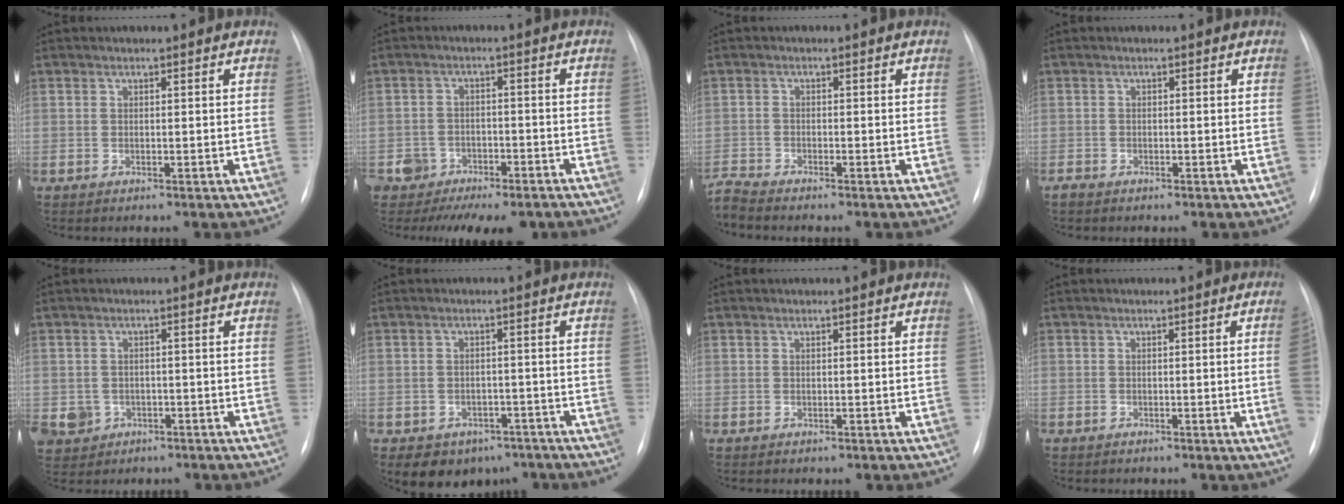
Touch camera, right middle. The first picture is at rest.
{"total": 8.9, "force": [-7.2, 4.8, 2.3], "torque": [-0.024, 0.028, -0.098]}
{"total": 2.9, "force": [-2.9, -0.6, 0.2], "torque": [-0.014, -0.019, -0.058]}
{"total": 0.9, "force": [-0.7, 0.4, 0.3], "torque": [-0.009, -0.001, -0.015]}
{"total": 5.9, "force": [-2.3, 5.4, 1.0], "torque": [-0.032, 0.007, -0.025]}
{"total": 7.1, "force": [-4.7, 5.1, 1.7], "torque": [-0.019, 0.017, -0.056]}
{"total": 0.0}
{"total": 2.5, "force": [-0.5, -0.6, 2.4], "torque": [-0.031, -0.001, -0.007]}